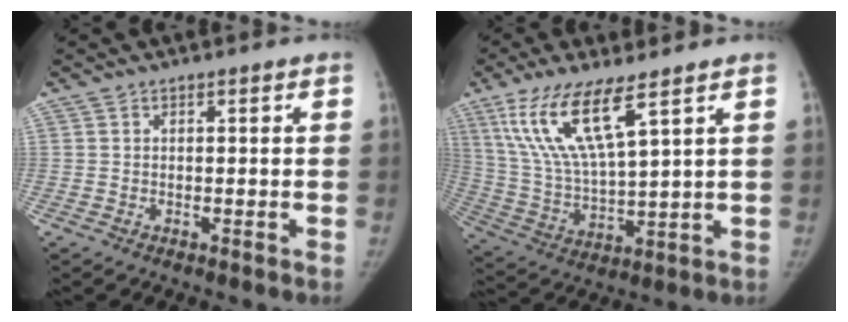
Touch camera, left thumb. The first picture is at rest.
{"total": 14.5, "force": [8.0, 3.4, 11.6], "torque": [-0.243, -0.035, 0.167]}